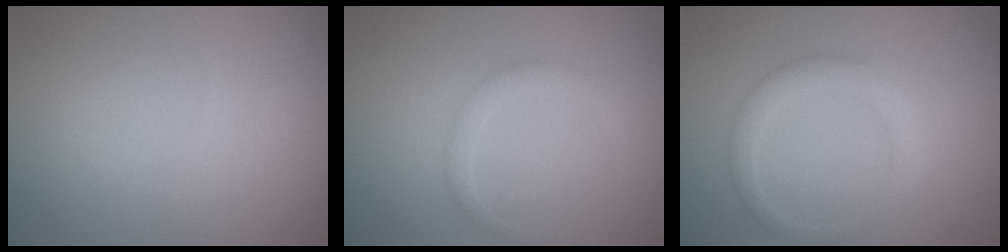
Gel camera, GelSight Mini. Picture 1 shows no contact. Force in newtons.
{"total": 1.4, "press": 1.4, "slide": 0.0}
{"total": 2.4, "press": 2.4, "slide": 0.1}